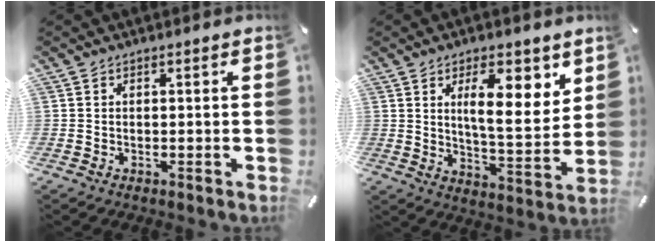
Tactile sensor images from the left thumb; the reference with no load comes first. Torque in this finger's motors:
{"motor_torque": [0.89, 0.19, 0.65, 0.19, 0.34]}